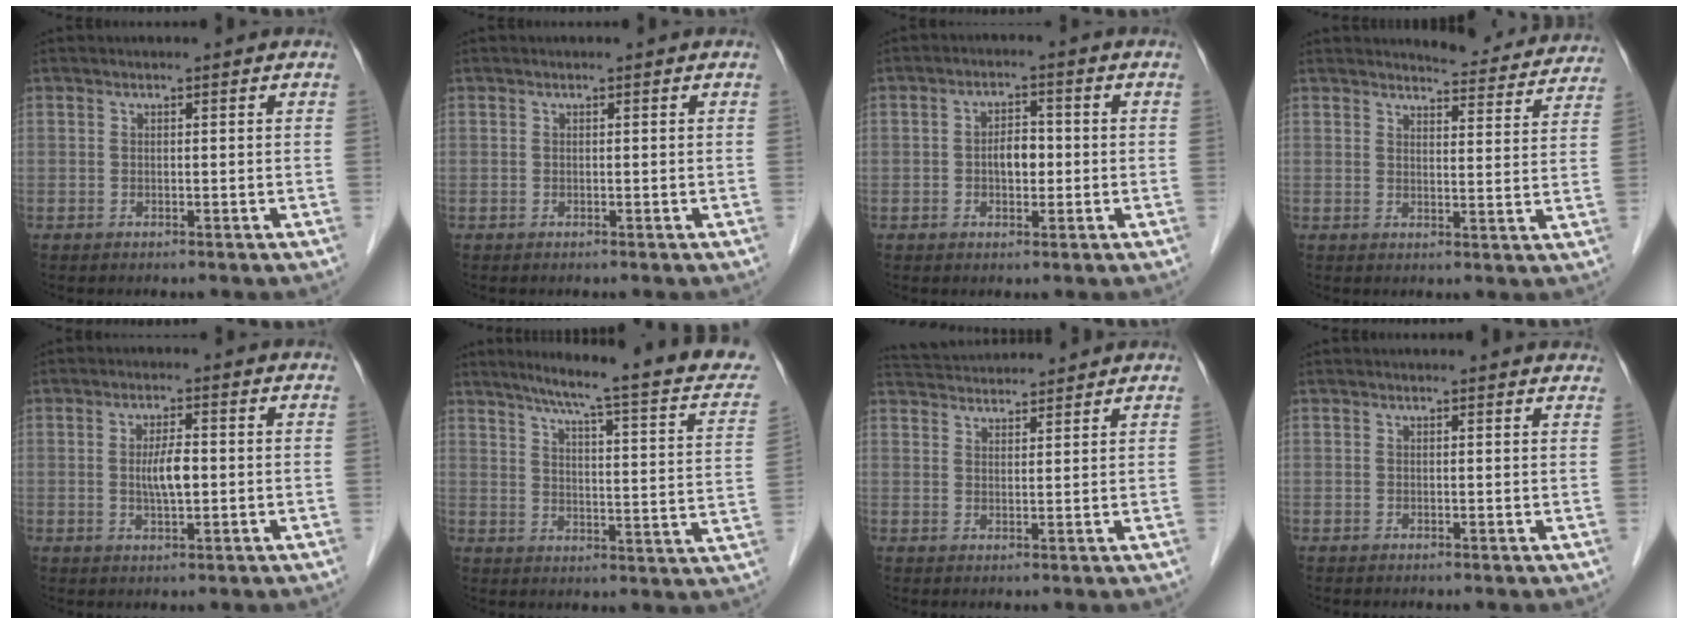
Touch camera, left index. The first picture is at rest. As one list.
[{"total": 0.0}, {"total": 3.7, "force": [-0.5, 2.1, 3.0], "torque": [-0.054, 0.010, -0.008]}, {"total": 10.3, "force": [10.1, 1.7, 1.4], "torque": [-0.002, -0.020, 0.105]}, {"total": 4.2, "force": [-0.2, 1.0, 4.0], "torque": [-0.078, 0.001, -0.002]}, {"total": 20.4, "force": [16.7, 1.2, 11.7], "torque": [-0.154, -0.026, 0.197]}, {"total": 8.2, "force": [8.0, 0.8, 1.8], "torque": [-0.037, 0.036, 0.127]}, {"total": 3.0, "force": [2.9, 0.6, 0.4], "torque": [-0.006, 0.002, 0.017]}]